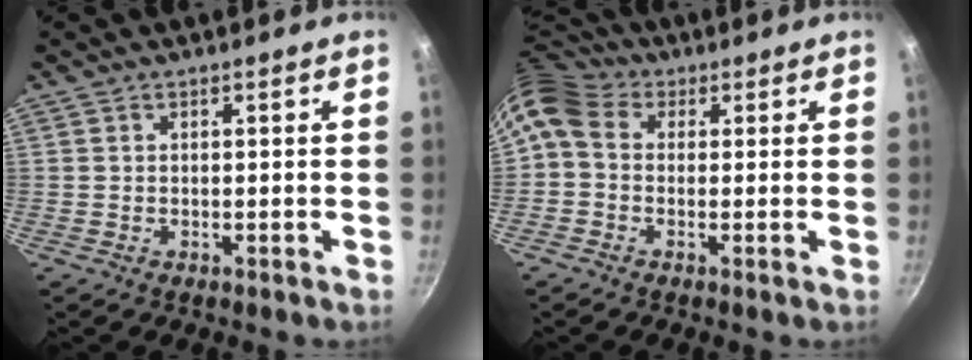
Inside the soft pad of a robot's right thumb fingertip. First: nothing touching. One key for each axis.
{"total": 7.3, "fx": 1.0, "fy": 5.6, "fz": 4.5, "tx": -0.082, "ty": 0.022, "tz": 0.000}